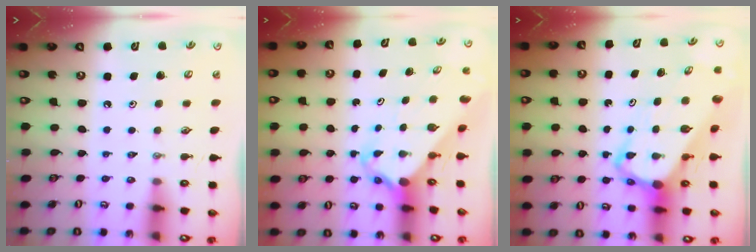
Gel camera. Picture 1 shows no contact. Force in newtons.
{"total": 3.9, "press": 3.9, "slide": 0.3}
{"total": 6.7, "press": 6.7, "slide": 0.4}